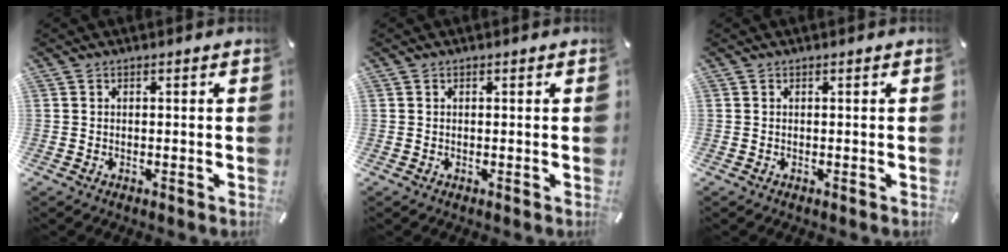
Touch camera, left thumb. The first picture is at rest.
{"total": 0.0}
{"total": 0.0}